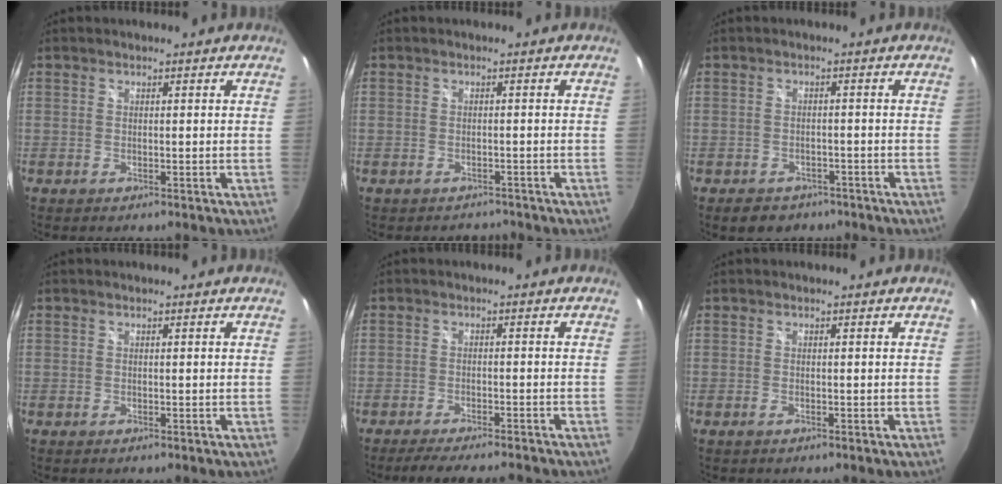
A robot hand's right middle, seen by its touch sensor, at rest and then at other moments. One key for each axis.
{"total": 2.4, "fx": -2.2, "fy": 1.0, "fz": 0.0, "tx": 0.001, "ty": 0.002, "tz": -0.029}
{"total": 5.0, "fx": -3.6, "fy": 3.1, "fz": 1.6, "tx": -0.034, "ty": -0.001, "tz": -0.044}
{"total": 0.0}
{"total": 9.2, "fx": -8.2, "fy": 0.6, "fz": 4.2, "tx": -0.090, "ty": -0.014, "tz": -0.124}
{"total": 0.6, "fx": -0.4, "fy": -0.1, "fz": 0.4, "tx": -0.007, "ty": -0.001, "tz": -0.010}